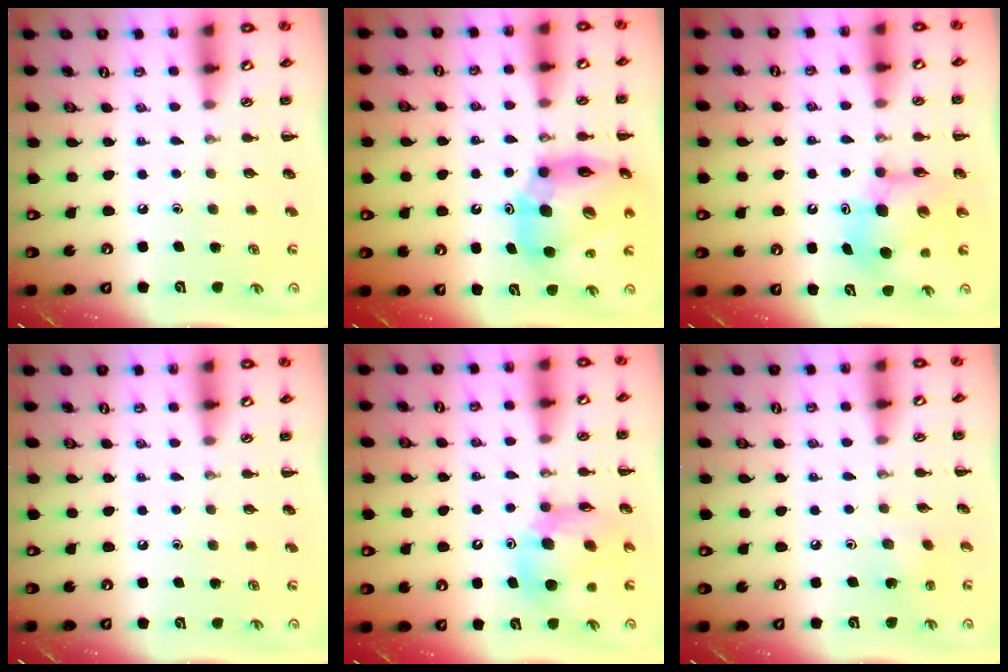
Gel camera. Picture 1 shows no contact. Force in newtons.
{"total": 17.5, "press": 16.7, "slide": 5.1}
{"total": 9.1, "press": 9.0, "slide": 1.6}
{"total": 0.0}
{"total": 11.2, "press": 10.7, "slide": 3.3}
{"total": 1.8, "press": 1.6, "slide": 0.7}